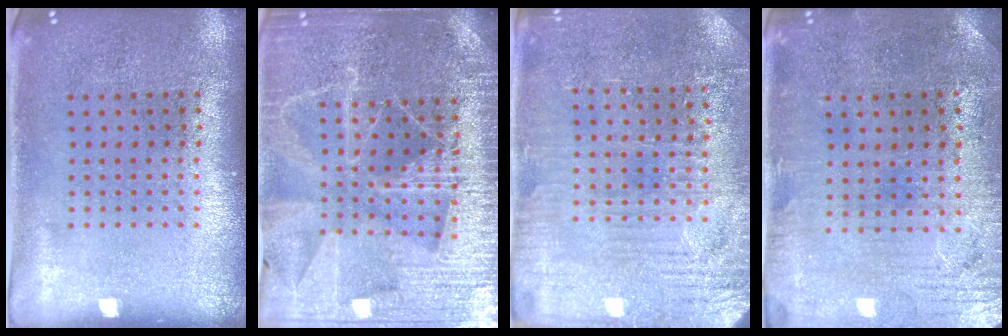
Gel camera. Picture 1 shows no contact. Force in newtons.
{"total": 4.8, "press": 4.4, "slide": 2.0}
{"total": 3.4, "press": 3.3, "slide": 0.5}
{"total": 0.7, "press": 0.5, "slide": 0.5}